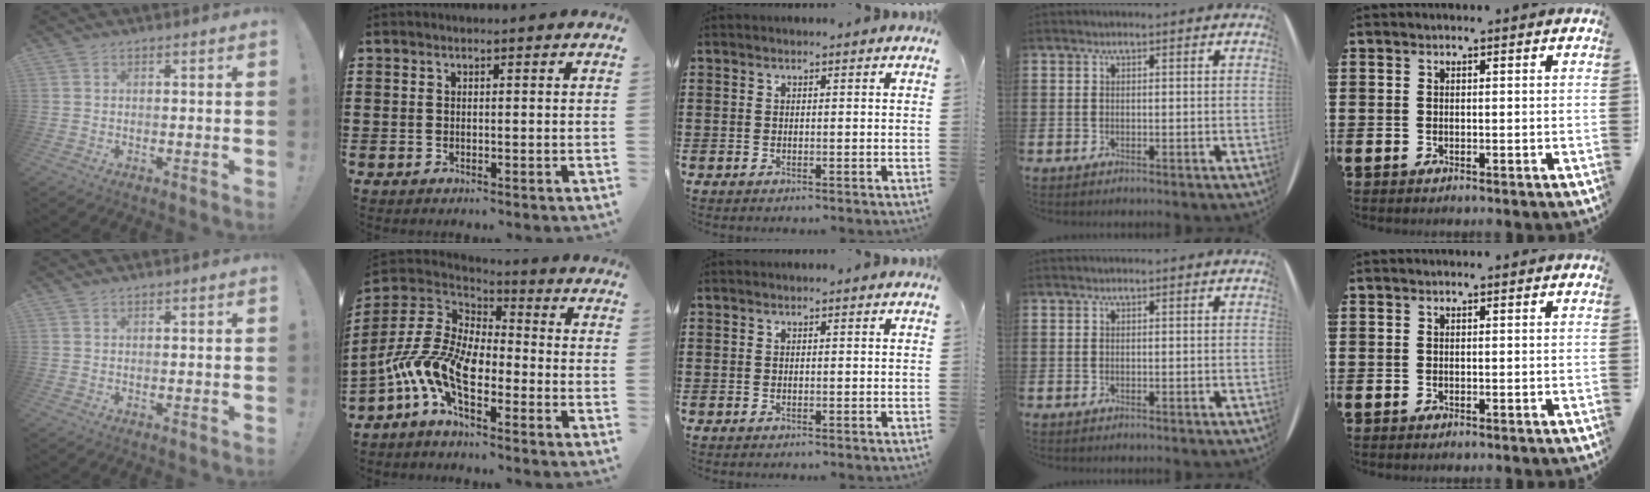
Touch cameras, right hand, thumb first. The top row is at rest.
{"thumb": {"total": 0.6, "force": [0.6, 0.1, 0.1], "torque": [-0.001, -0.001, 0.012]}, "index": {"total": 12.2, "force": [-5.5, 5.8, 9.2], "torque": [-0.231, -0.005, -0.117]}}